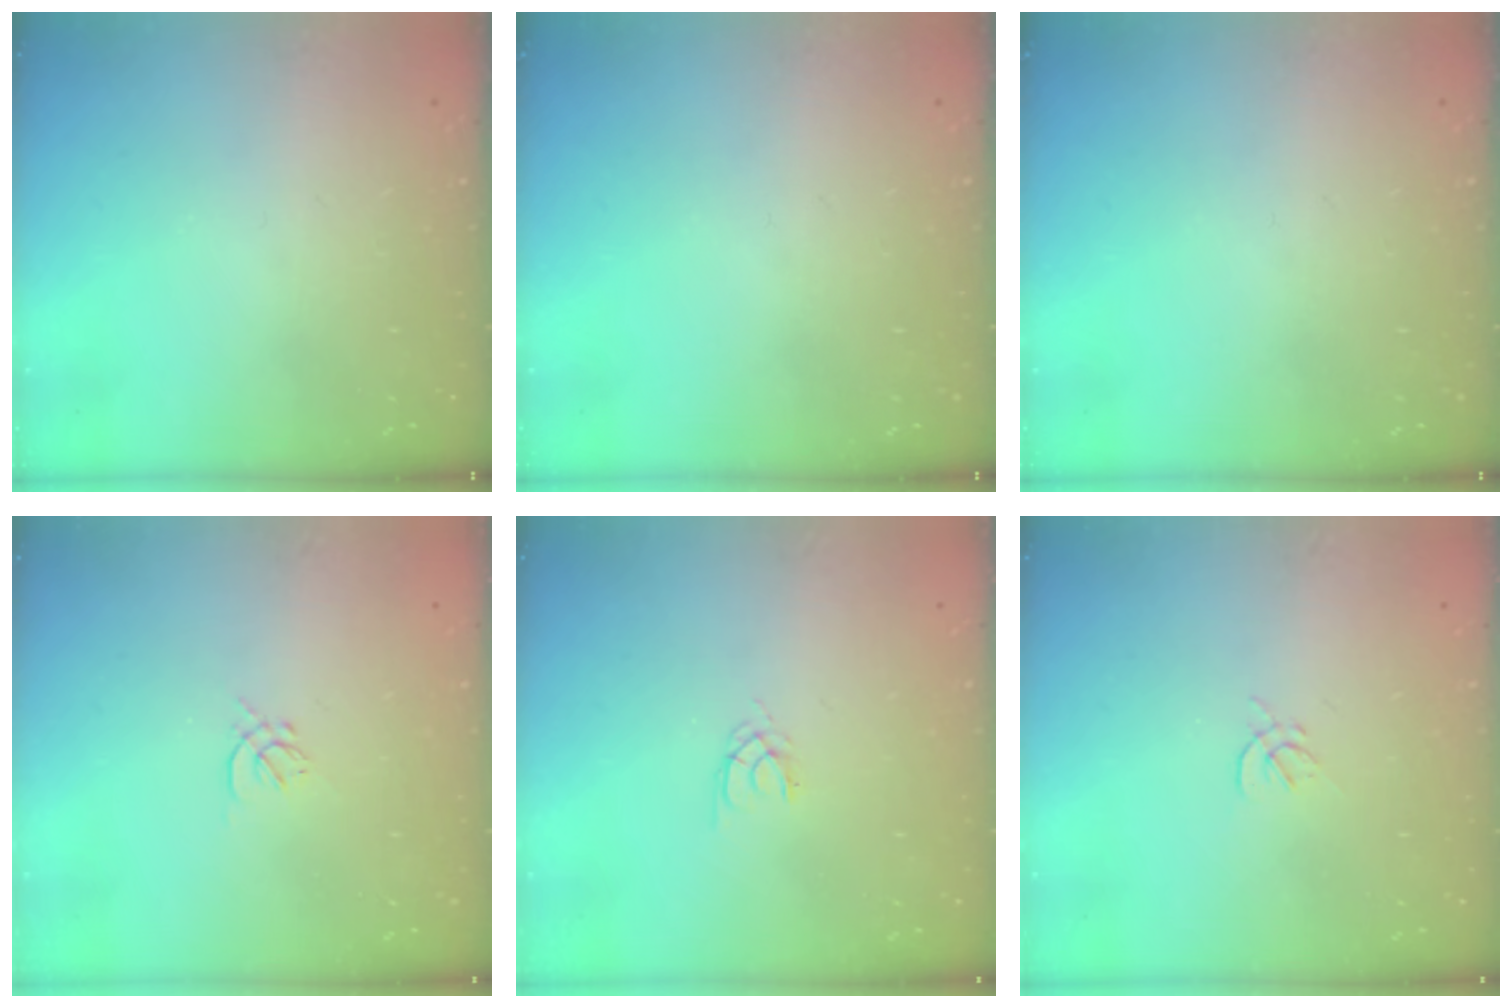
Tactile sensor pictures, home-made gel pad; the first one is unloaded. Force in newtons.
{"total": 0.0}
{"total": 0.0}
{"total": 1.0, "press": 0.9, "slide": 0.4}
{"total": 1.3, "press": 1.2, "slide": 0.3}
{"total": 1.6, "press": 1.5, "slide": 0.6}